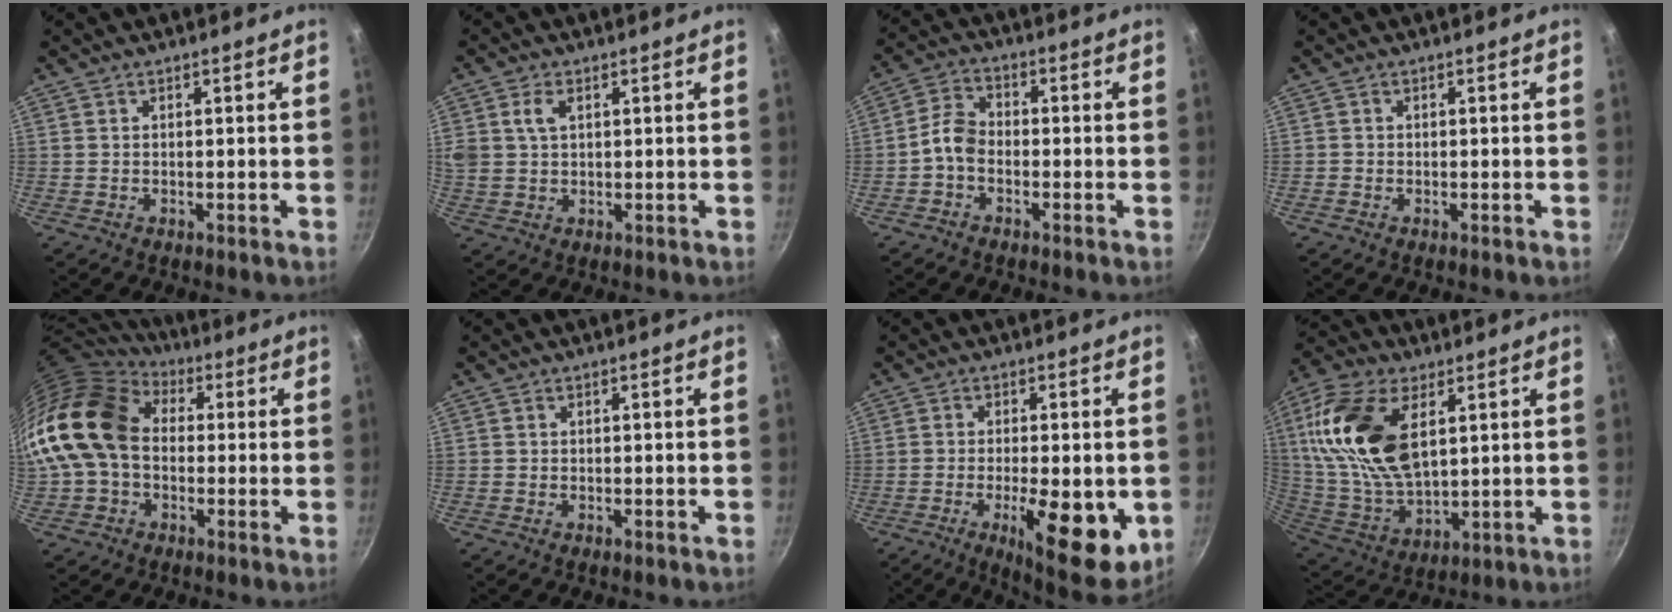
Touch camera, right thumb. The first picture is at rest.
{"total": 5.5, "force": [1.9, 3.7, 3.7], "torque": [-0.063, 0.005, 0.036]}
{"total": 4.8, "force": [-1.9, 3.1, 3.1], "torque": [-0.057, 0.034, -0.049]}
{"total": 0.5, "force": [-0.2, 0.5, 0.1], "torque": [0.000, 0.001, -0.006]}
{"total": 18.7, "force": [0.9, 14.0, 12.4], "torque": [-0.235, 0.039, 0.005]}
{"total": 0.0}
{"total": 14.6, "force": [-3.6, 5.0, 13.2], "torque": [-0.170, 0.001, -0.044]}
{"total": 20.9, "force": [6.5, 11.5, 16.2], "torque": [-0.309, -0.023, 0.130]}